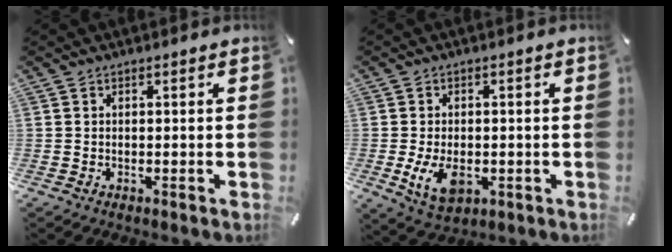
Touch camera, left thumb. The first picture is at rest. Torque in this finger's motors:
{"motor_torque": [0.93, 2.45, 0.86, 0.08, 0.11]}